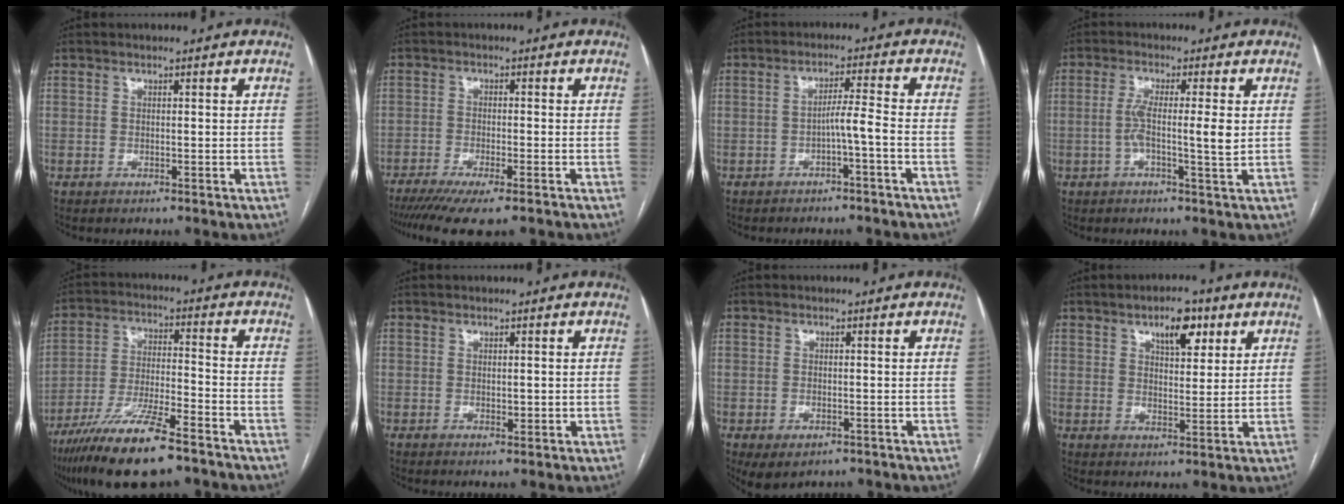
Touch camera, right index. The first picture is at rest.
{"total": 10.2, "force": [-7.7, 1.2, 6.6], "torque": [-0.098, -0.019, -0.120]}
{"total": 3.5, "force": [-1.6, -0.4, 3.1], "torque": [-0.048, 0.008, -0.027]}
{"total": 5.7, "force": [0.0, 0.1, 5.7], "torque": [-0.104, -0.003, -0.004]}
{"total": 15.0, "force": [-10.6, 2.2, 10.4], "torque": [-0.208, -0.033, -0.190]}
{"total": 1.3, "force": [0.1, 0.7, 1.1], "torque": [-0.015, -0.004, 0.005]}
{"total": 3.9, "force": [-2.1, 2.2, 2.4], "torque": [-0.043, -0.007, -0.022]}
{"total": 6.6, "force": [3.6, 2.8, 4.8], "torque": [-0.074, 0.007, 0.056]}